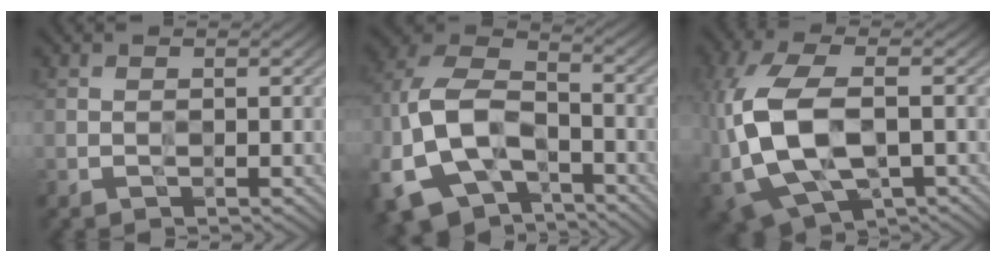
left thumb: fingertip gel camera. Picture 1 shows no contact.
{"total": 16.1, "force": [-6.7, 10.1, 10.5], "torque": [-0.262, -0.026, -0.137]}
{"total": 14.5, "force": [-2.1, 8.4, 11.6], "torque": [-0.286, -0.009, -0.038]}